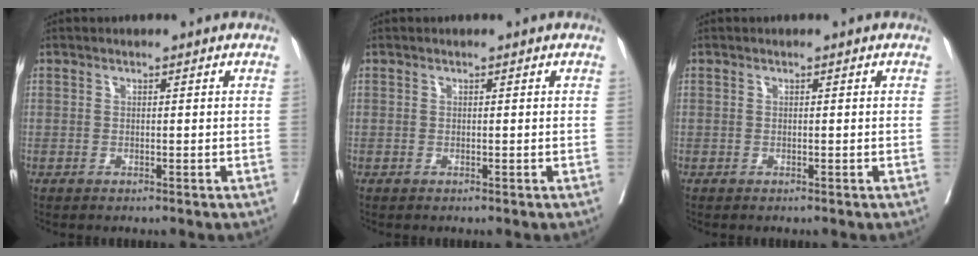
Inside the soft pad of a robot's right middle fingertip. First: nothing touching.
{"total": 0.0}
{"total": 0.0}